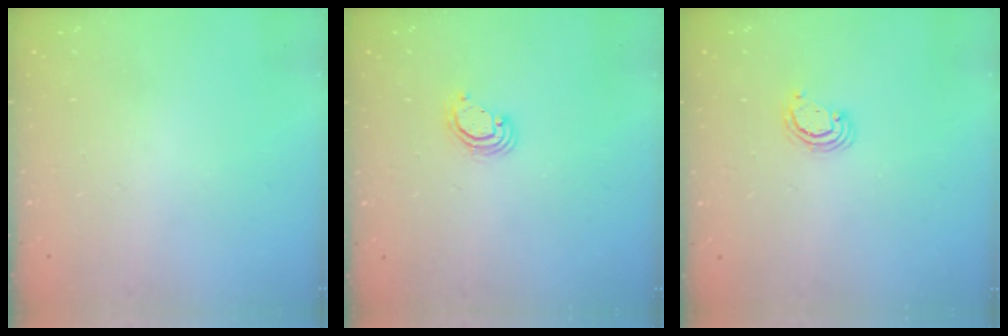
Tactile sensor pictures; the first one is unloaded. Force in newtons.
{"total": 3.8, "press": 3.8, "slide": 0.1}
{"total": 3.1, "press": 3.1, "slide": 0.3}